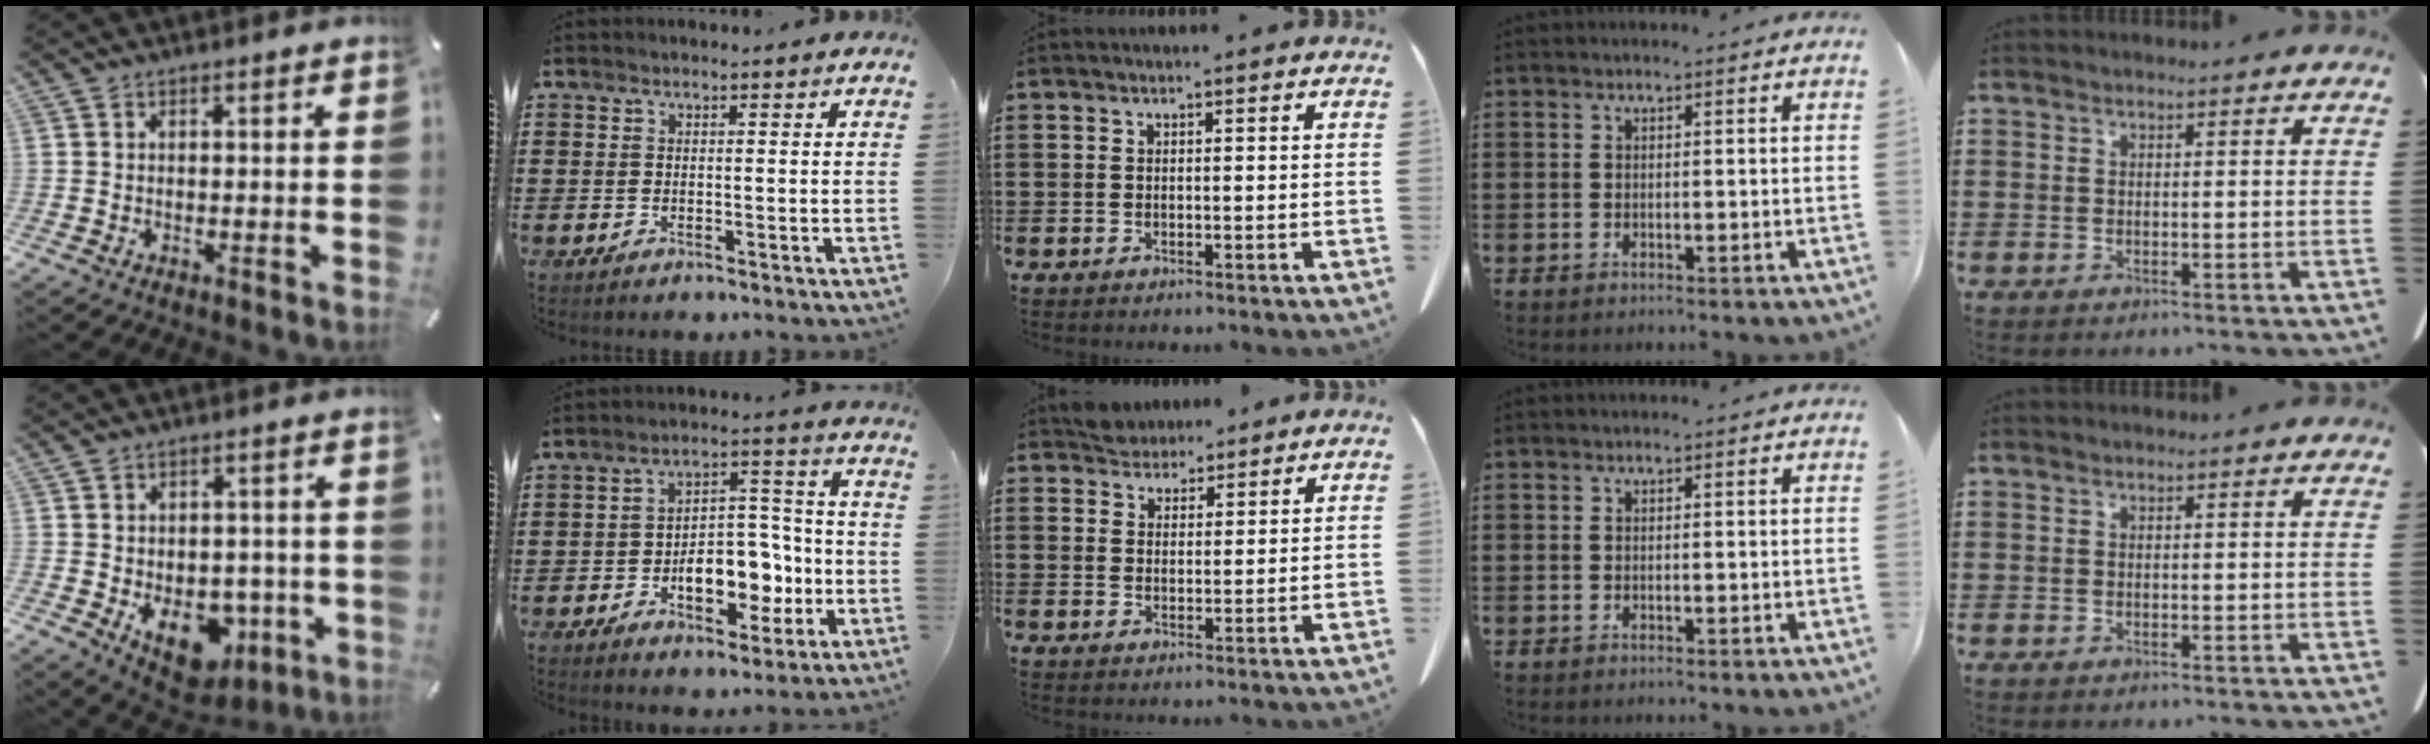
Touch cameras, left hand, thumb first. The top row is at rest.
{"thumb": {"total": 11.7, "force": [-3.3, 8.7, 7.2], "torque": [-0.087, 0.002, -0.048]}, "index": {"total": 9.4, "force": [-3.1, 5.5, 7.0], "torque": [-0.109, 0.011, -0.055]}, "middle": {"total": 3.6, "force": [3.5, 1.1, 0.0], "torque": [-0.013, -0.005, 0.068]}}